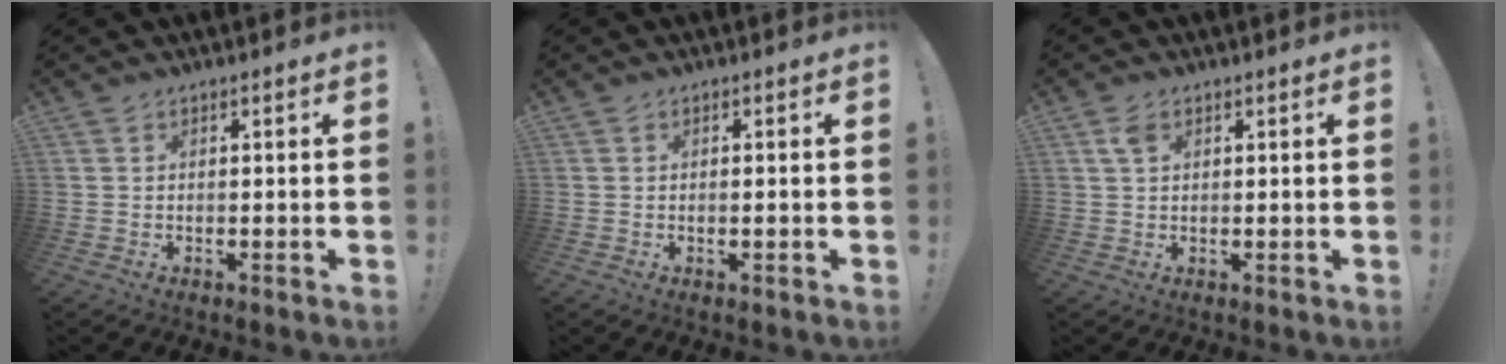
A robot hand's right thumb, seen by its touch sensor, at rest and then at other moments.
{"total": 0.8, "force": [-0.3, -0.2, 0.7], "torque": [-0.013, 0.001, -0.006]}
{"total": 3.2, "force": [1.4, 1.8, 2.2], "torque": [-0.045, 0.004, 0.025]}